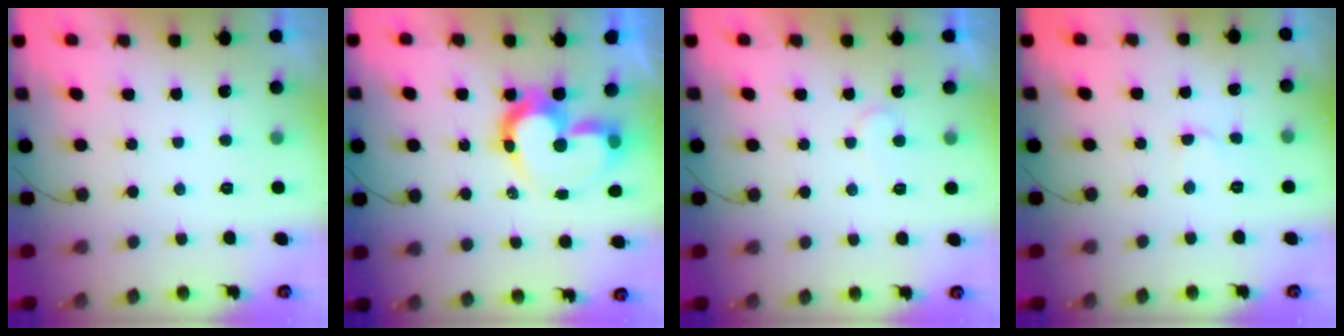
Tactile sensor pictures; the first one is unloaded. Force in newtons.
{"total": 12.2, "press": 12.1, "slide": 1.4}
{"total": 6.2, "press": 6.1, "slide": 0.4}
{"total": 3.2, "press": 3.2, "slide": 0.3}